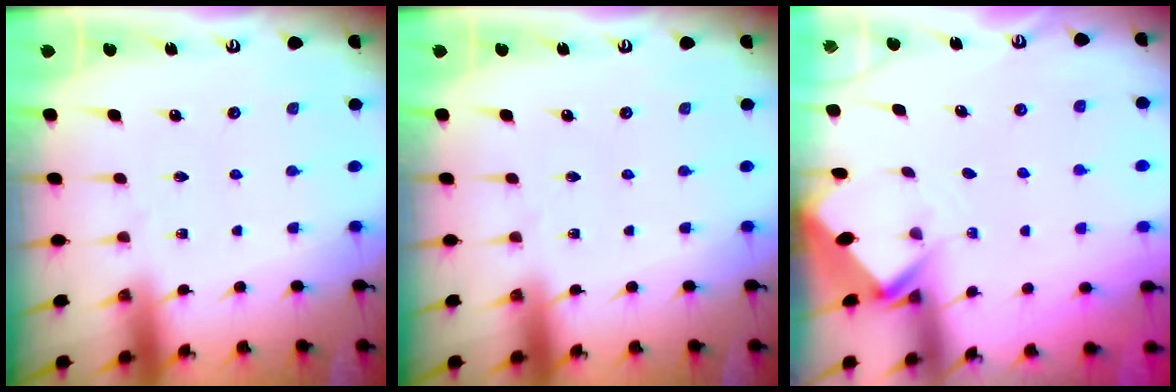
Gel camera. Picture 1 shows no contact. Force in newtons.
{"total": 0.0}
{"total": 2.7, "press": 2.7, "slide": 0.2}